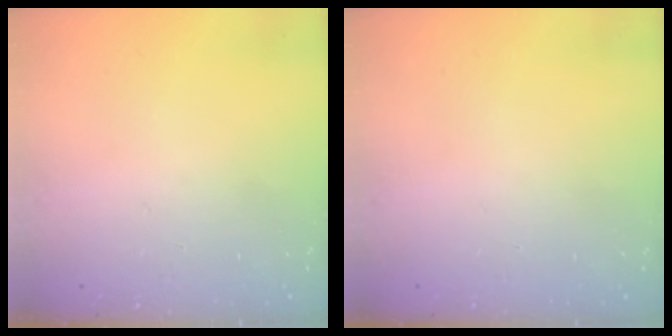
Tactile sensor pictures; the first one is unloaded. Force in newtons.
{"total": 0.0}